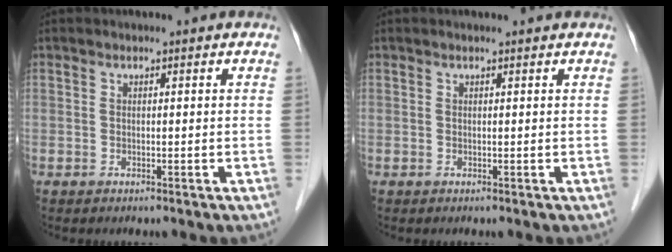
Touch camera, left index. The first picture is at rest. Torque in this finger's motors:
{"motor_torque": [0.19, -0.13, 0.00, 0.01]}